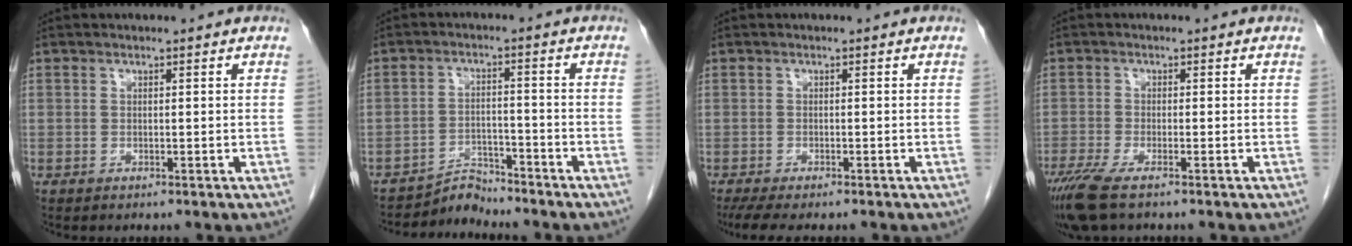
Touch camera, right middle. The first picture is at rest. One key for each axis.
{"total": 4.1, "fx": -4.0, "fy": 0.3, "fz": -1.2, "tx": 0.023, "ty": 0.002, "tz": -0.065}
{"total": 6.1, "fx": -4.9, "fy": 1.1, "fz": 3.4, "tx": -0.053, "ty": -0.016, "tz": -0.075}
{"total": 6.0, "fx": -4.3, "fy": 0.9, "fz": 4.0, "tx": -0.082, "ty": -0.018, "tz": -0.078}